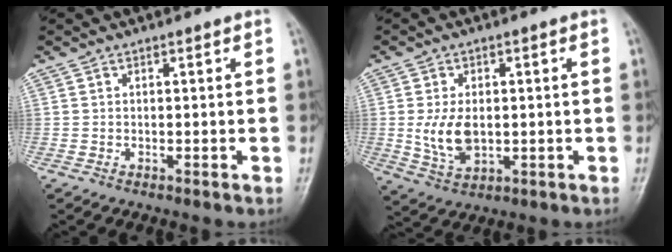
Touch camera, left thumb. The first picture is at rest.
{"total": 7.1, "force": [-0.1, 4.4, 5.6], "torque": [-0.104, -0.007, 0.008]}